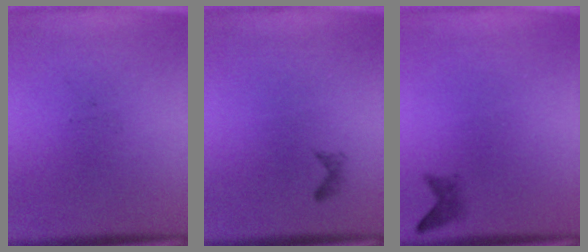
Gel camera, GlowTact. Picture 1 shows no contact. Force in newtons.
{"total": 0.6}
{"total": 1.3}